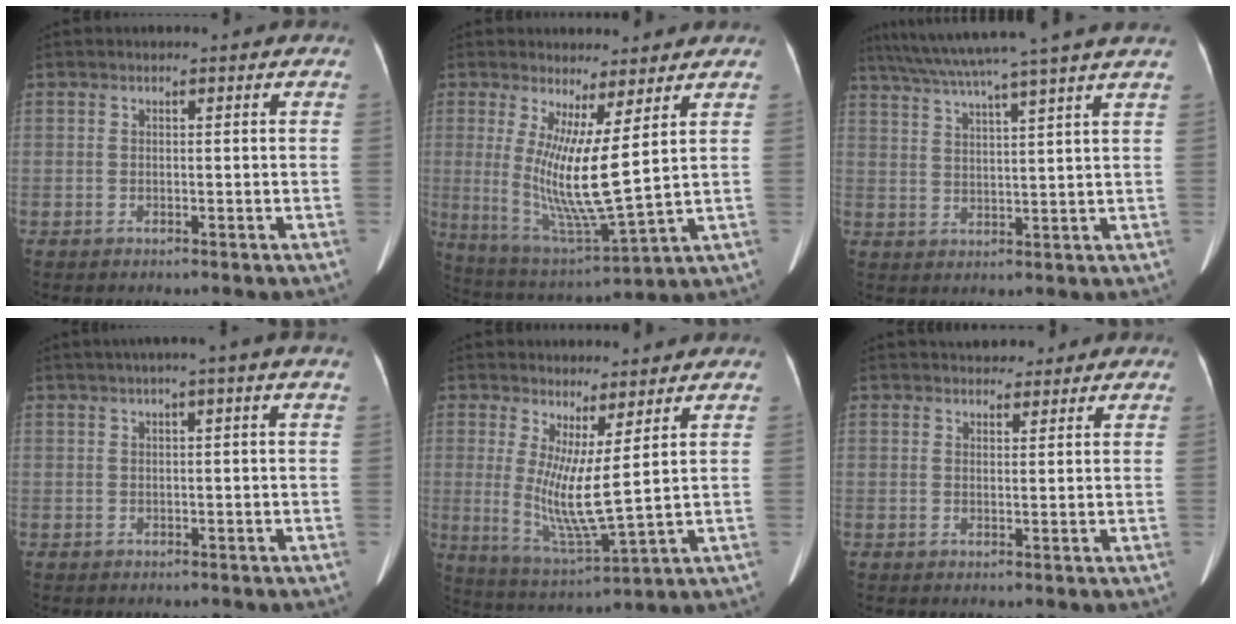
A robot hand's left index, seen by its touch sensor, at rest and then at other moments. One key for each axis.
{"total": 10.9, "fx": 2.3, "fy": 0.3, "fz": 10.7, "tx": -0.214, "ty": -0.038, "tz": 0.050}
{"total": 15.8, "fx": 13.3, "fy": -2.2, "fz": 8.2, "tx": -0.144, "ty": 0.006, "tz": 0.186}
{"total": 2.5, "fx": 1.2, "fy": -0.3, "fz": 2.3, "tx": -0.038, "ty": 0.018, "tz": 0.019}
{"total": 8.5, "fx": 1.8, "fy": 0.2, "fz": 8.3, "tx": -0.170, "ty": -0.038, "tz": 0.041}
{"total": 5.4, "fx": 4.6, "fy": 2.2, "fz": 1.8, "tx": -0.011, "ty": 0.015, "tz": 0.061}